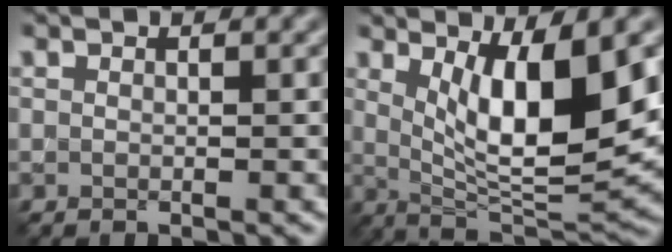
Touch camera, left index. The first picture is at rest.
{"total": 8.7, "force": [2.1, 2.5, 8.1], "torque": [-0.127, -0.025, 0.046]}